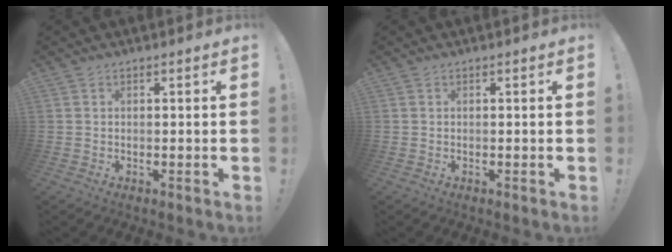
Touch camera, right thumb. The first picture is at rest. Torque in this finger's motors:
{"motor_torque": [-0.06, 0.06, 0.25, -0.09, 0.00]}